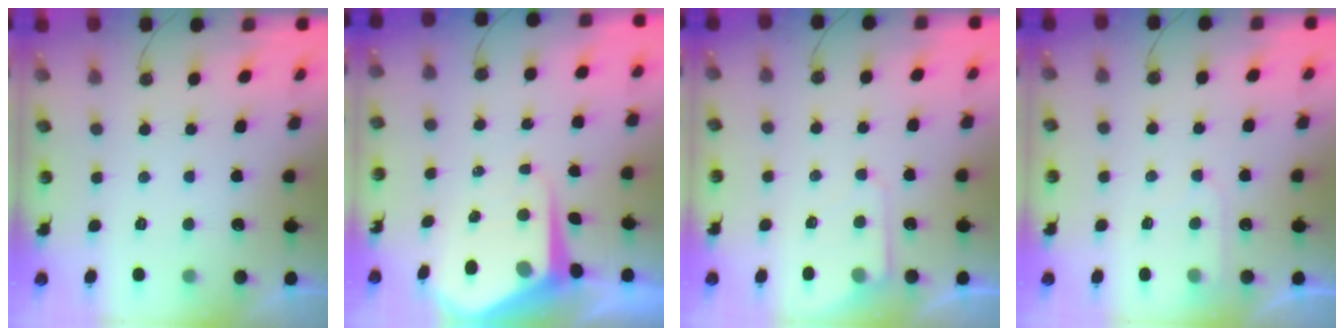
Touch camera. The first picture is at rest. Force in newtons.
{"total": 7.9, "press": 7.9, "slide": 0.6}
{"total": 4.5, "press": 4.4, "slide": 0.6}
{"total": 5.6, "press": 5.5, "slide": 0.7}